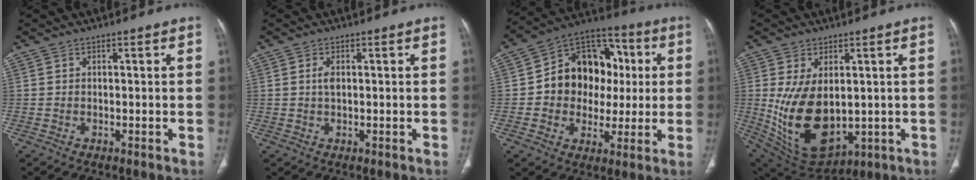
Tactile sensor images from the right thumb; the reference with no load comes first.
{"total": 3.0, "force": [0.6, 1.5, 2.5], "torque": [-0.049, 0.000, 0.013]}
{"total": 17.7, "force": [1.3, 14.0, 10.7], "torque": [-0.105, 0.028, 0.018]}
{"total": 16.0, "force": [0.0, 9.5, 12.8], "torque": [-0.226, -0.016, 0.035]}